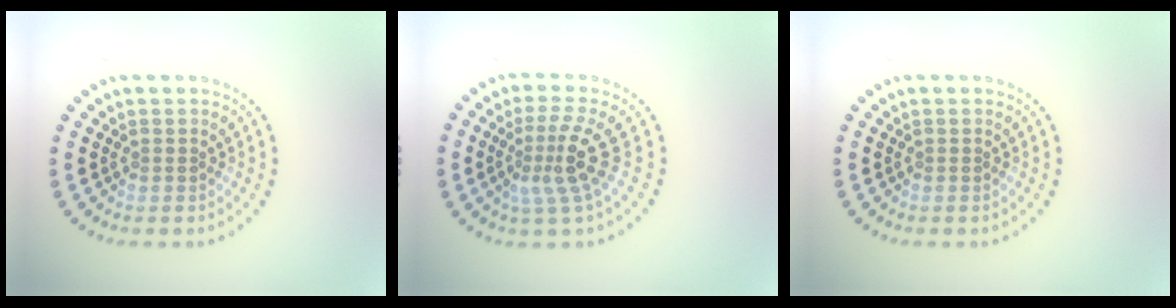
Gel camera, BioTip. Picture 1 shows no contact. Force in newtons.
{"total": 3.7, "press": 2.6, "slide": 2.6}
{"total": 0.0}